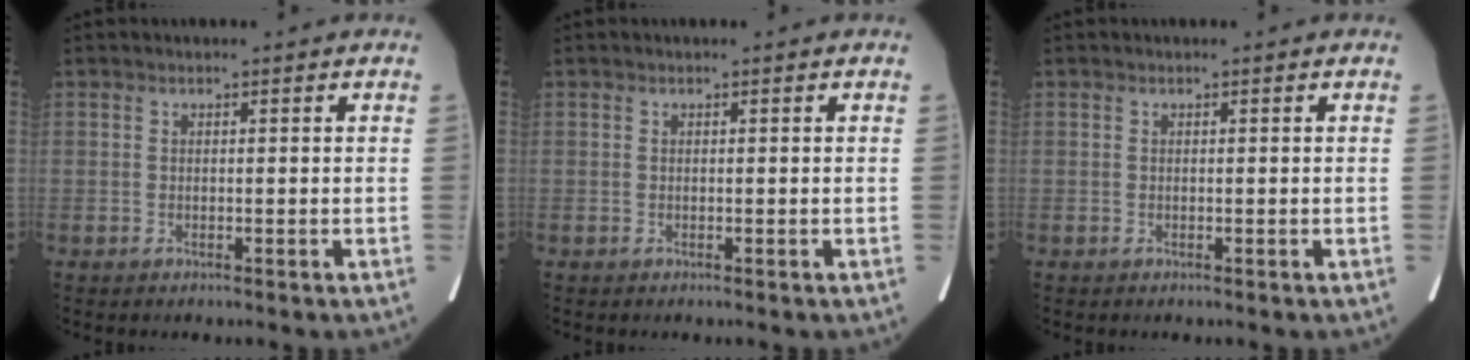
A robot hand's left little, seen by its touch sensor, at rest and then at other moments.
{"total": 0.0}
{"total": 0.0}